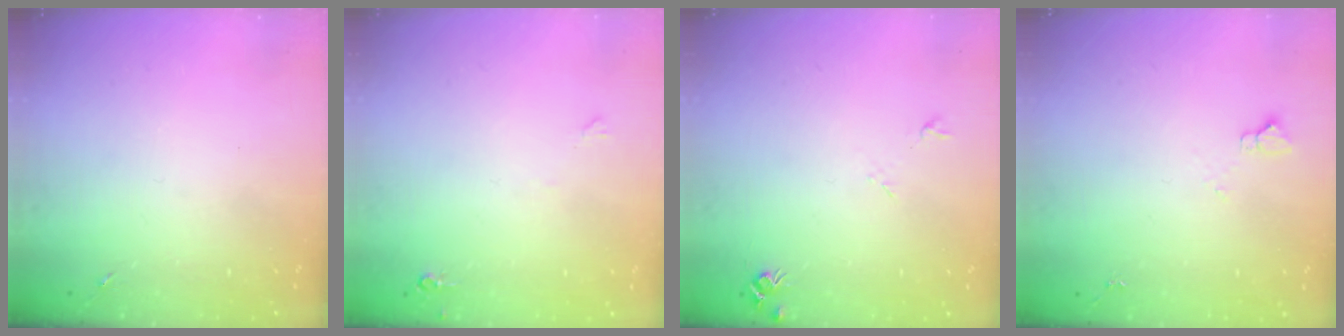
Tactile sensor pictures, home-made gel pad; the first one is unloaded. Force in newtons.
{"total": 3.8, "press": 3.8, "slide": 0.6}
{"total": 5.5, "press": 5.5, "slide": 0.7}
{"total": 3.5, "press": 3.5, "slide": 0.4}